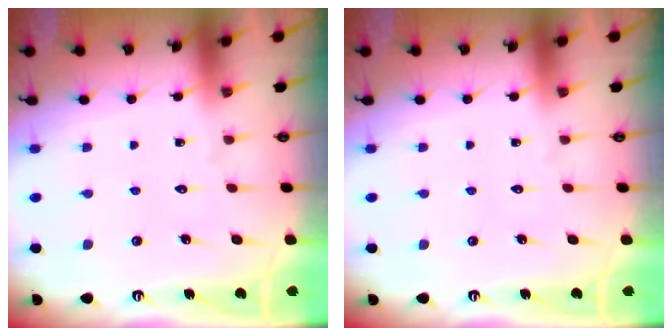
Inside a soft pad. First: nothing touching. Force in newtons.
{"total": 0.0}